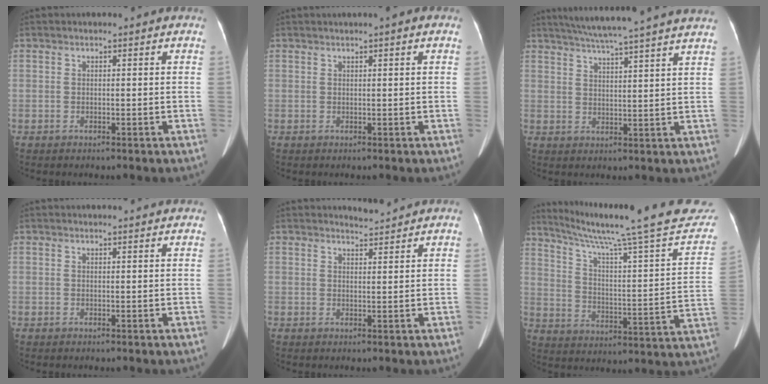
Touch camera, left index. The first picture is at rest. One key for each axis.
{"total": 1.3, "fx": 0.8, "fy": 0.0, "fz": 1.1, "tx": -0.019, "ty": 0.017, "tz": 0.012}
{"total": 18.7, "fx": 16.4, "fy": -1.0, "fz": 8.9, "tx": -0.152, "ty": 0.002, "tz": 0.215}
{"total": 2.5, "fx": 2.4, "fy": -0.1, "fz": 0.6, "tx": -0.009, "ty": 0.010, "tz": 0.027}
{"total": 1.8, "fx": 1.7, "fy": -0.3, "fz": -0.4, "tx": -0.001, "ty": -0.004, "tz": 0.034}
{"total": 29.1, "fx": 25.4, "fy": 1.8, "fz": 14.1, "tx": -0.217, "ty": -0.076, "tz": 0.331}